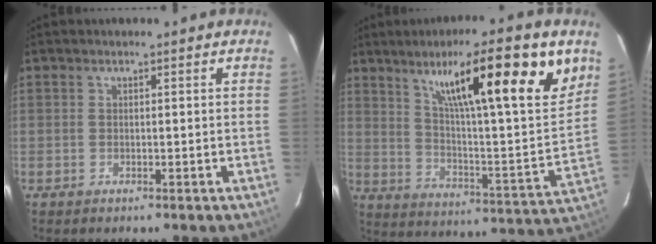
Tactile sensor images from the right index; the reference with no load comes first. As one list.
[{"total": 23.5, "force": [12.7, 2.3, 19.6], "torque": [-0.285, 0.005, 0.196]}]